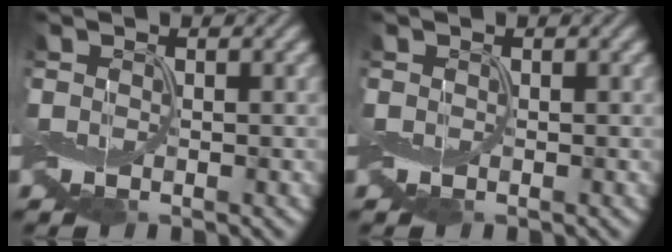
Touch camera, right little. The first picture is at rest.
{"total": 0.0}